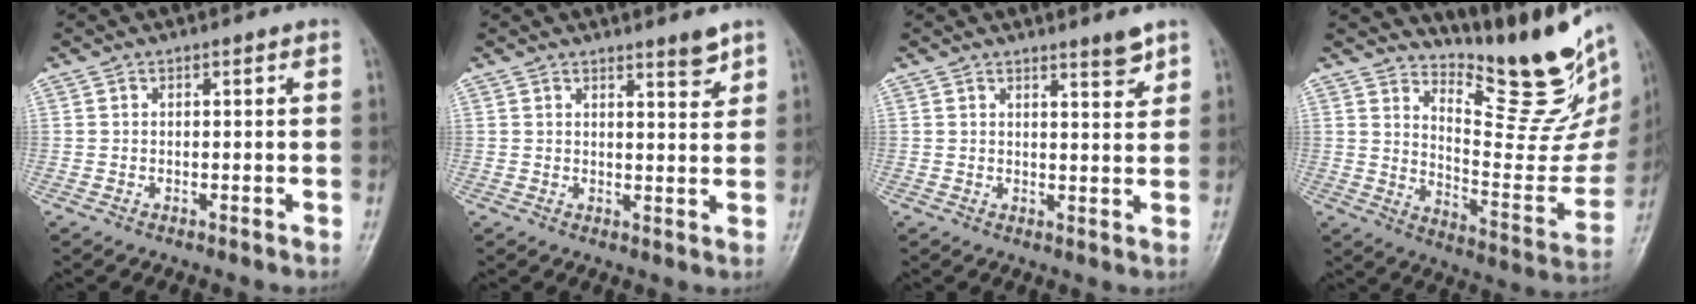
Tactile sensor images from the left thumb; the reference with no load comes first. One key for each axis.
{"total": 3.1, "fx": 2.5, "fy": 0.6, "fz": 1.8, "tx": -0.019, "ty": -0.023, "tz": 0.037}
{"total": 3.2, "fx": 2.5, "fy": 0.5, "fz": 1.9, "tx": -0.021, "ty": -0.024, "tz": 0.037}
{"total": 21.2, "fx": 16.2, "fy": 5.9, "fz": 12.3, "tx": -0.131, "ty": -0.135, "tz": 0.238}